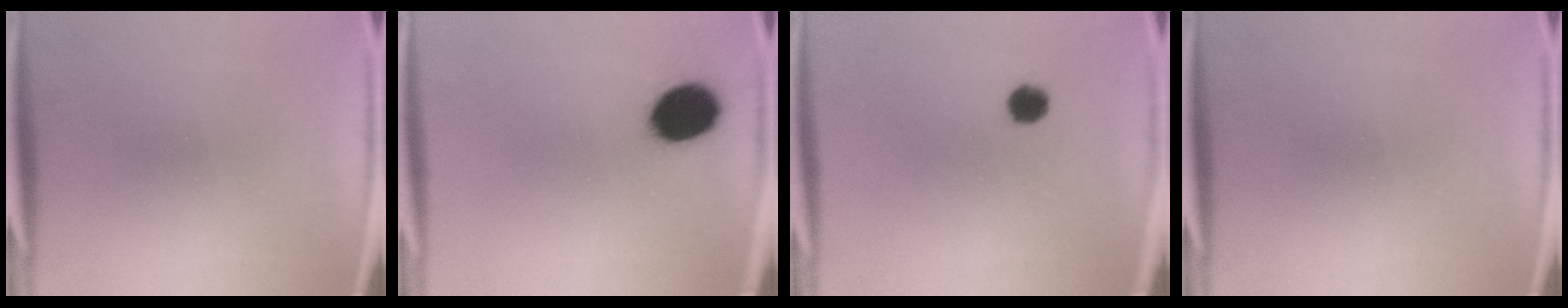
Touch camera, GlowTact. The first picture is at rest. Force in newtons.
{"total": 11.5}
{"total": 3.1}
{"total": 0.0}